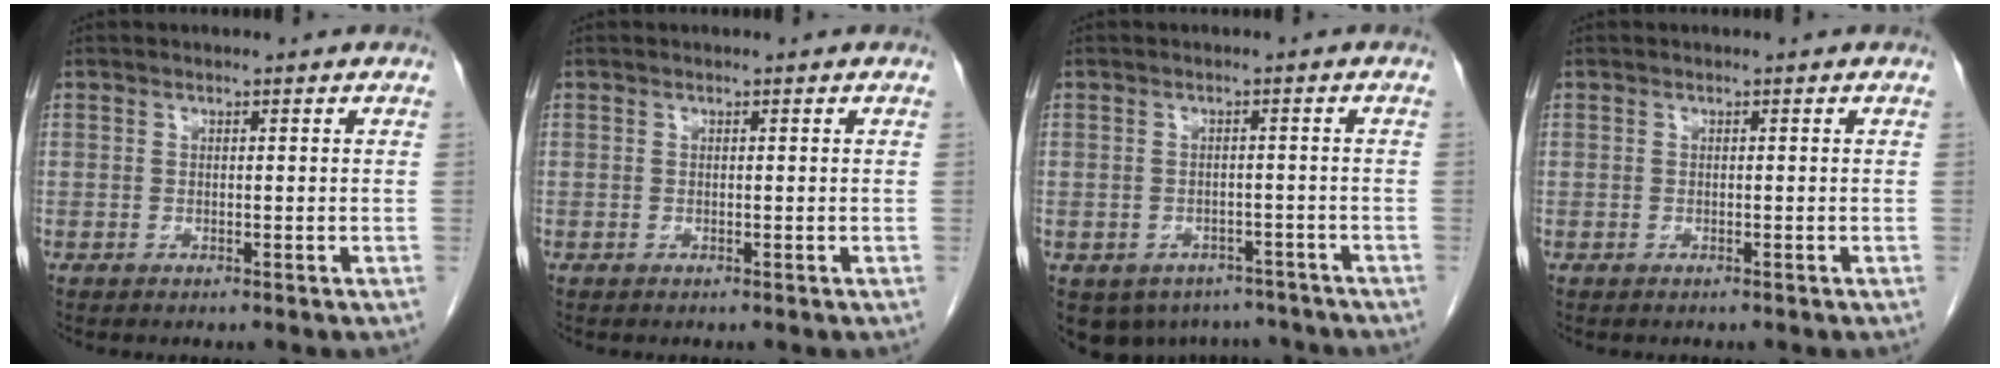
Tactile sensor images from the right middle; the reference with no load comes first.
{"total": 0.0}
{"total": 8.8, "force": [-6.5, 5.6, 1.7], "torque": [-0.029, 0.005, -0.076]}
{"total": 0.0}